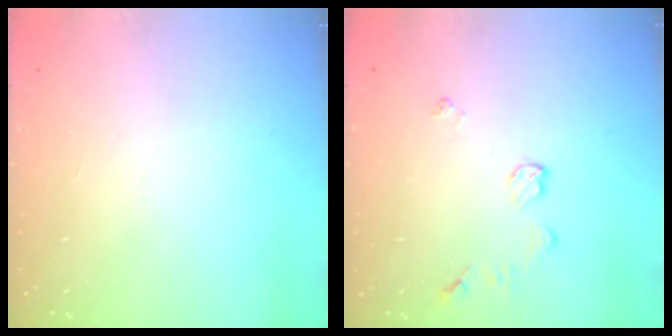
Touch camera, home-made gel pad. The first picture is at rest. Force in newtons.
{"total": 6.0, "press": 6.0, "slide": 0.3}